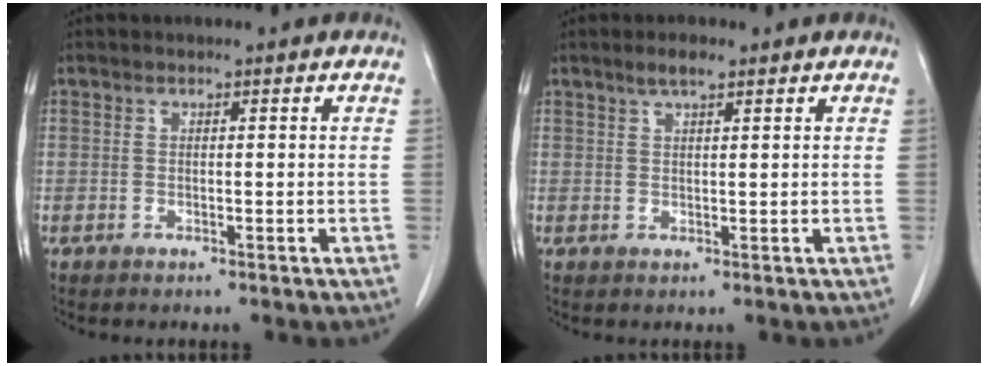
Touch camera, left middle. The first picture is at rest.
{"total": 2.4, "force": [1.8, 0.4, 1.6], "torque": [-0.035, 0.004, 0.032]}